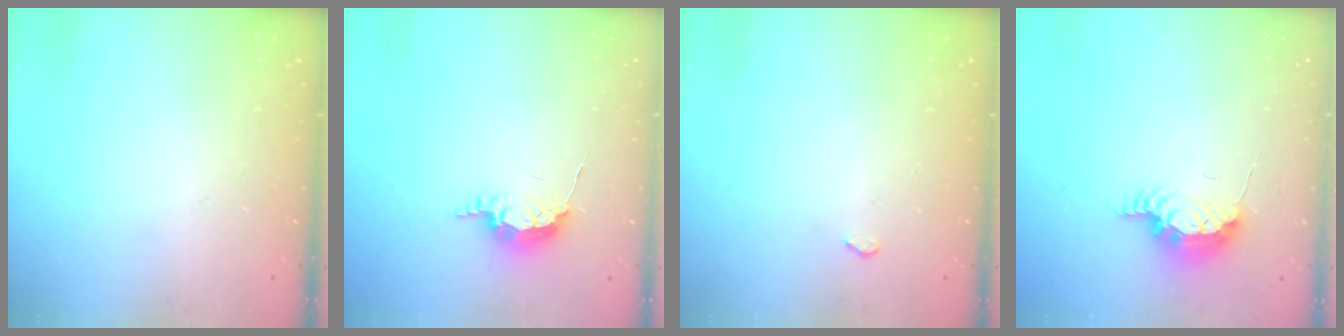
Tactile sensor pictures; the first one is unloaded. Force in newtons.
{"total": 6.4, "press": 6.4, "slide": 0.5}
{"total": 2.2, "press": 2.2, "slide": 0.3}
{"total": 12.0, "press": 9.0, "slide": 8.0}